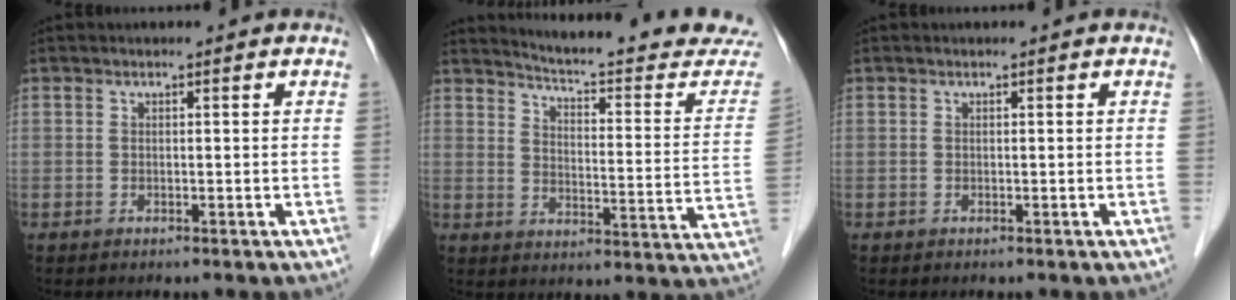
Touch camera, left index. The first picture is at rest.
{"total": 20.8, "force": [20.0, 0.8, 5.7], "torque": [-0.079, -0.113, 0.233]}
{"total": 0.0}